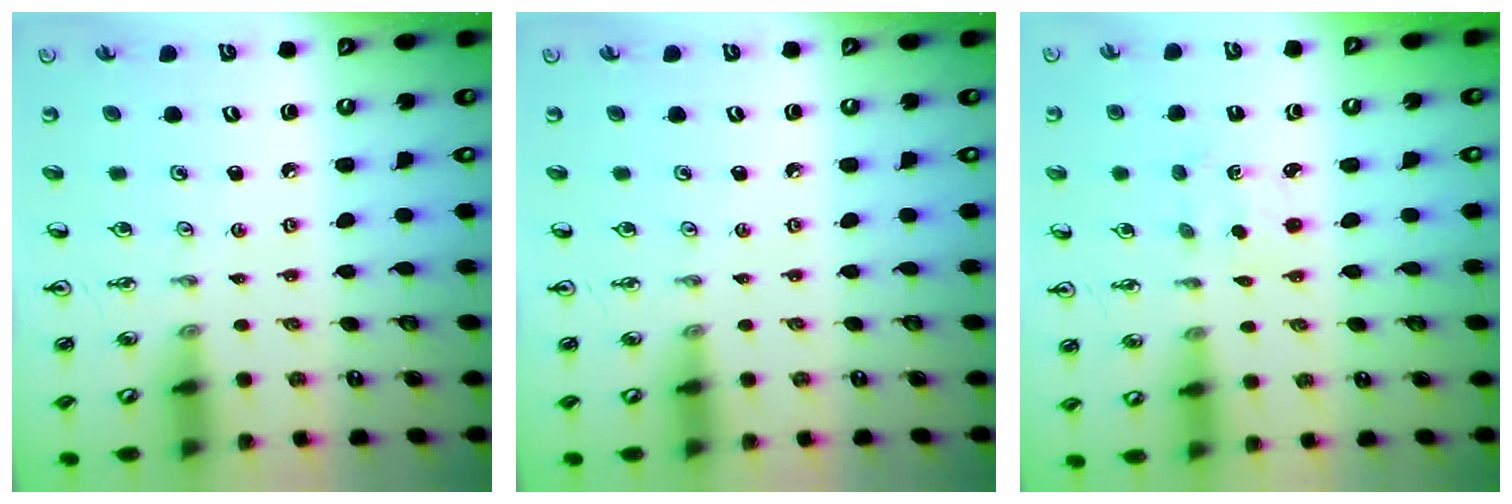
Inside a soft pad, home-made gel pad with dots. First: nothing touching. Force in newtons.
{"total": 0.0}
{"total": 1.4, "press": 1.3, "slide": 0.4}